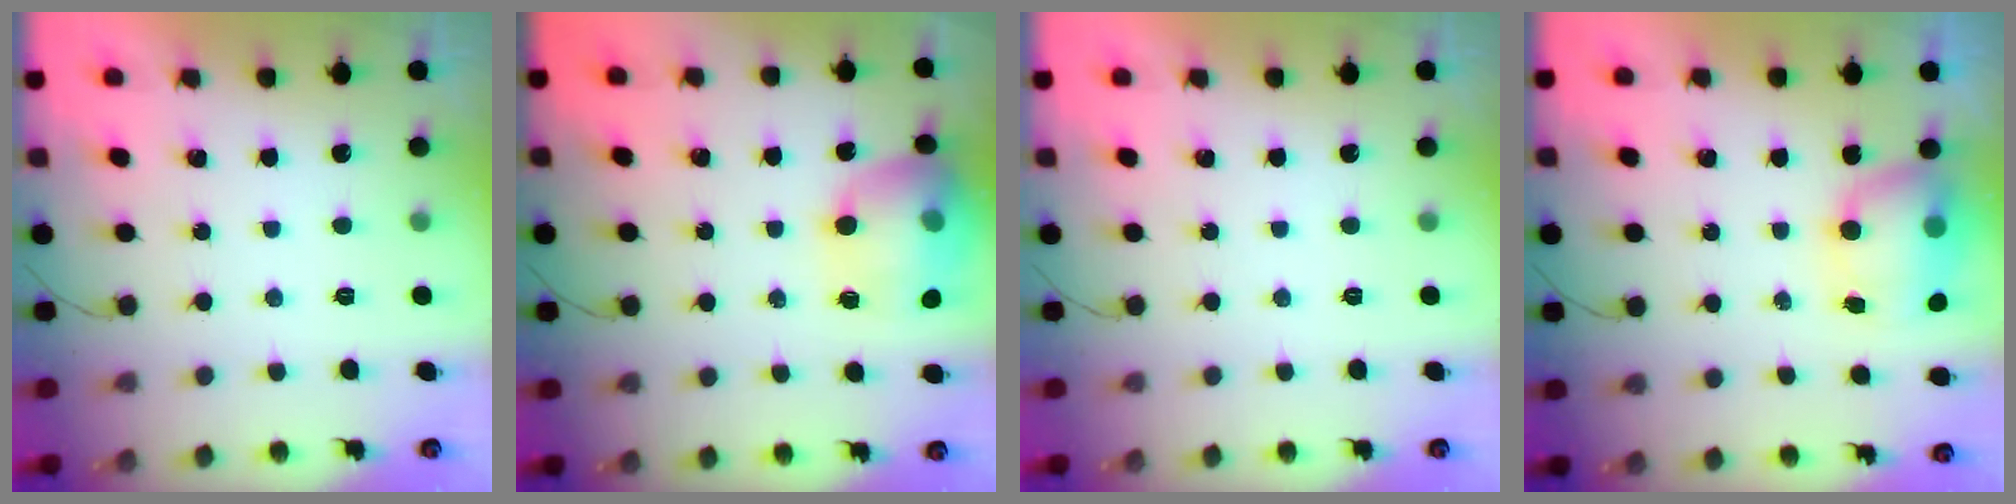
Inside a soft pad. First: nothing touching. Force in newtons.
{"total": 17.4, "press": 17.3, "slide": 1.7}
{"total": 0.0}
{"total": 7.5, "press": 7.3, "slide": 1.7}